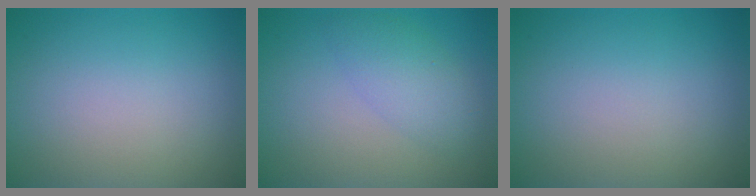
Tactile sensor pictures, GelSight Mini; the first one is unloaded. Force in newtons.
{"total": 1.9, "press": 1.9, "slide": 0.2}
{"total": 0.0}